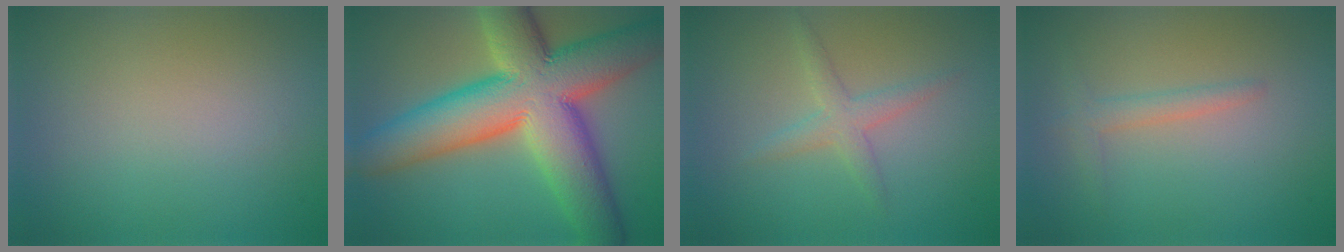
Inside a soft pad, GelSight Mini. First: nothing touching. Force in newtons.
{"total": 14.4, "press": 14.4, "slide": 0.9}
{"total": 2.1, "press": 2.1, "slide": 0.0}
{"total": 1.6, "press": 1.6, "slide": 0.1}